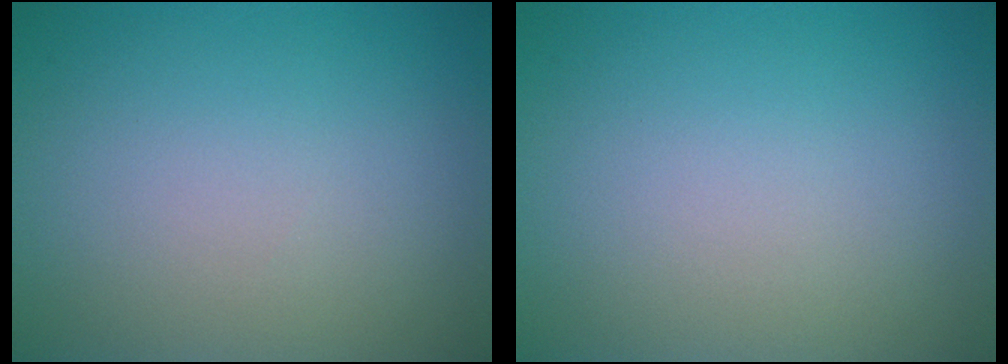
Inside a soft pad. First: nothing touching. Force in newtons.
{"total": 0.0}